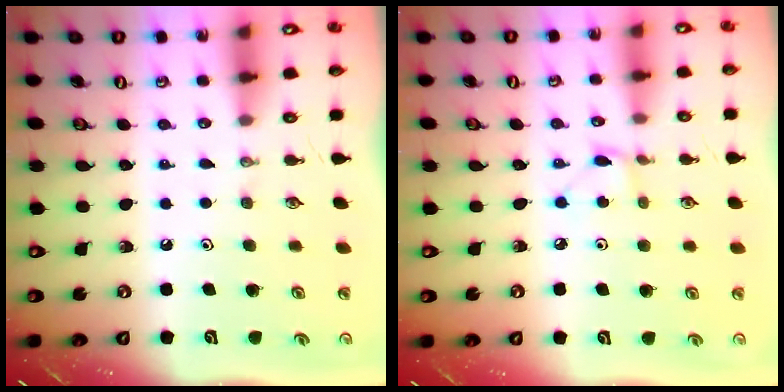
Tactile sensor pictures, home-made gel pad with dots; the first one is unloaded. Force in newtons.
{"total": 3.0, "press": 3.0, "slide": 0.4}